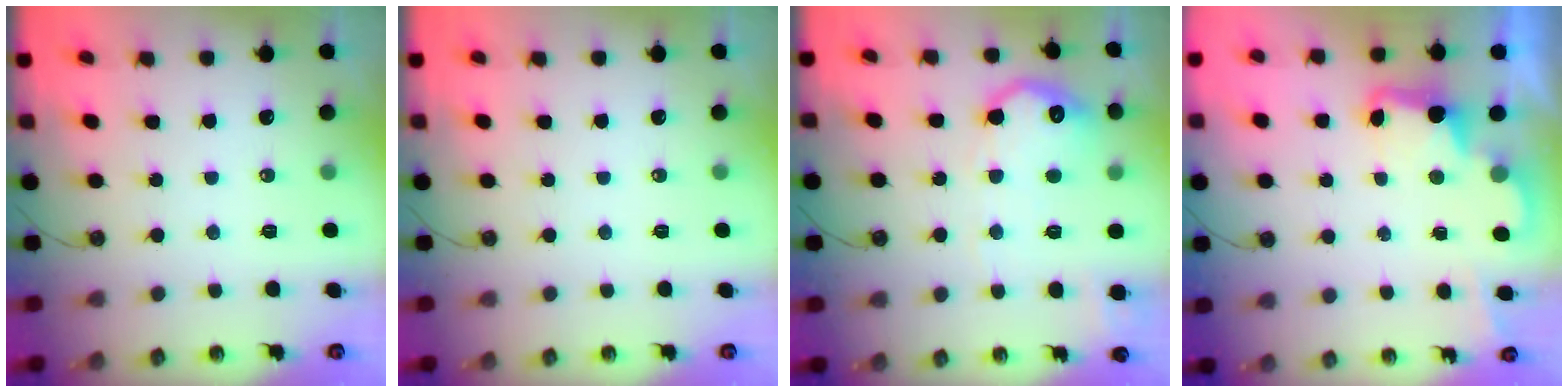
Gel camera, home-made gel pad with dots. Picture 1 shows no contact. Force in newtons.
{"total": 0.0}
{"total": 13.6, "press": 13.6, "slide": 0.4}
{"total": 3.2, "press": 3.2, "slide": 0.6}